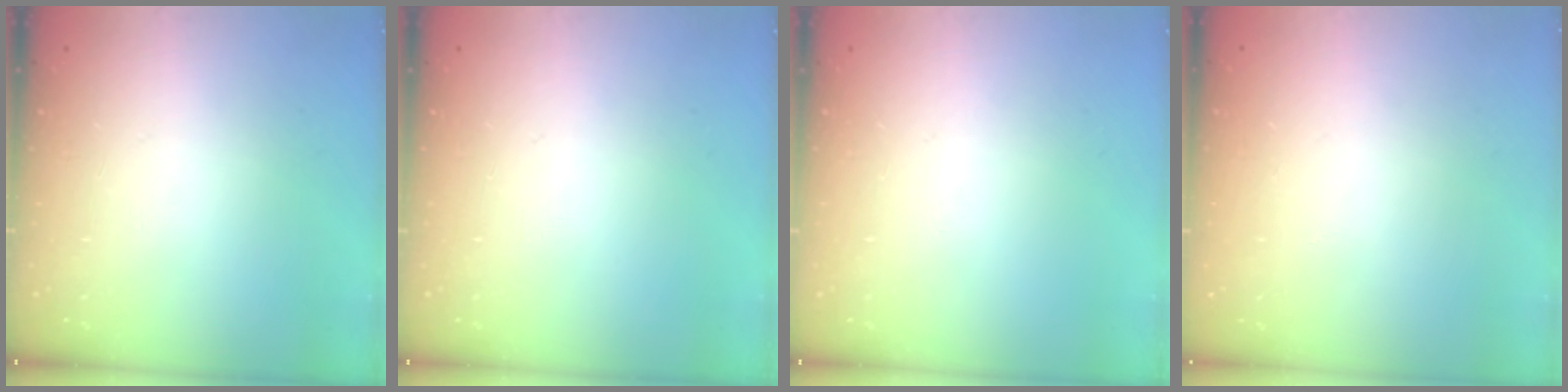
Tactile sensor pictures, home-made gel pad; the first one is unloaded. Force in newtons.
{"total": 0.0}
{"total": 0.0}
{"total": 0.0}